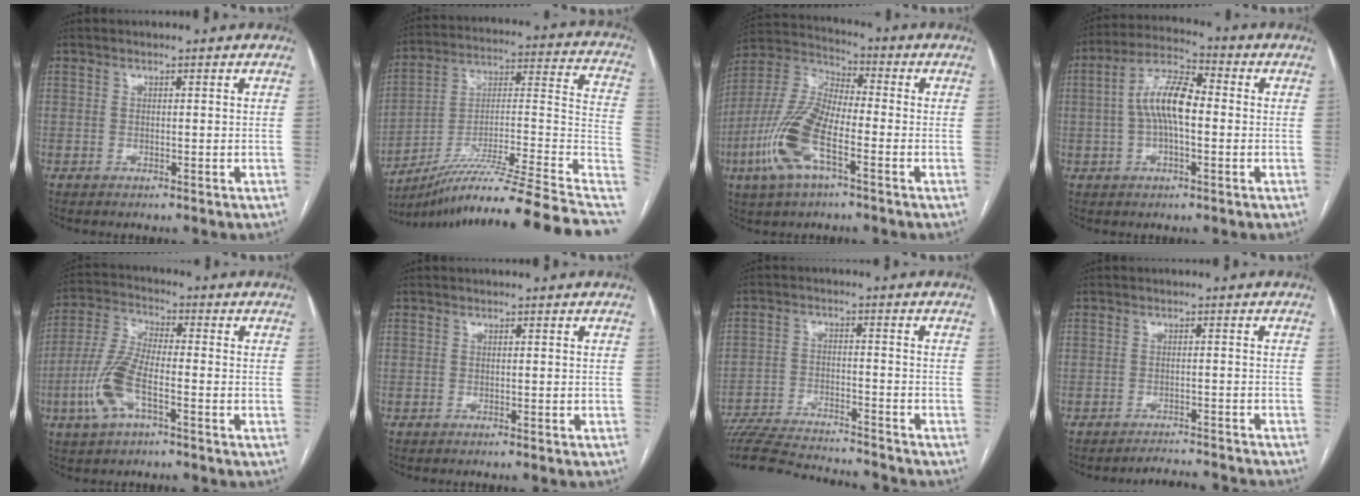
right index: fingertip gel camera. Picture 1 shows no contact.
{"total": 28.4, "force": [-22.4, -1.2, 17.5], "torque": [-0.179, 0.008, -0.353]}
{"total": 14.0, "force": [-5.5, 4.7, 12.0], "torque": [-0.276, 0.000, -0.108]}
{"total": 9.2, "force": [-0.2, 3.2, 8.7], "torque": [-0.177, 0.025, -0.008]}
{"total": 9.9, "force": [-3.9, 3.3, 8.5], "torque": [-0.203, 0.001, -0.076]}
{"total": 1.3, "force": [-1.2, 0.0, 0.4], "torque": [-0.006, 0.000, -0.015]}
{"total": 19.2, "force": [-17.9, 2.6, 6.2], "torque": [-0.139, -0.019, -0.271]}
{"total": 6.6, "force": [-6.6, -0.3, 0.4], "torque": [-0.002, 0.005, -0.088]}